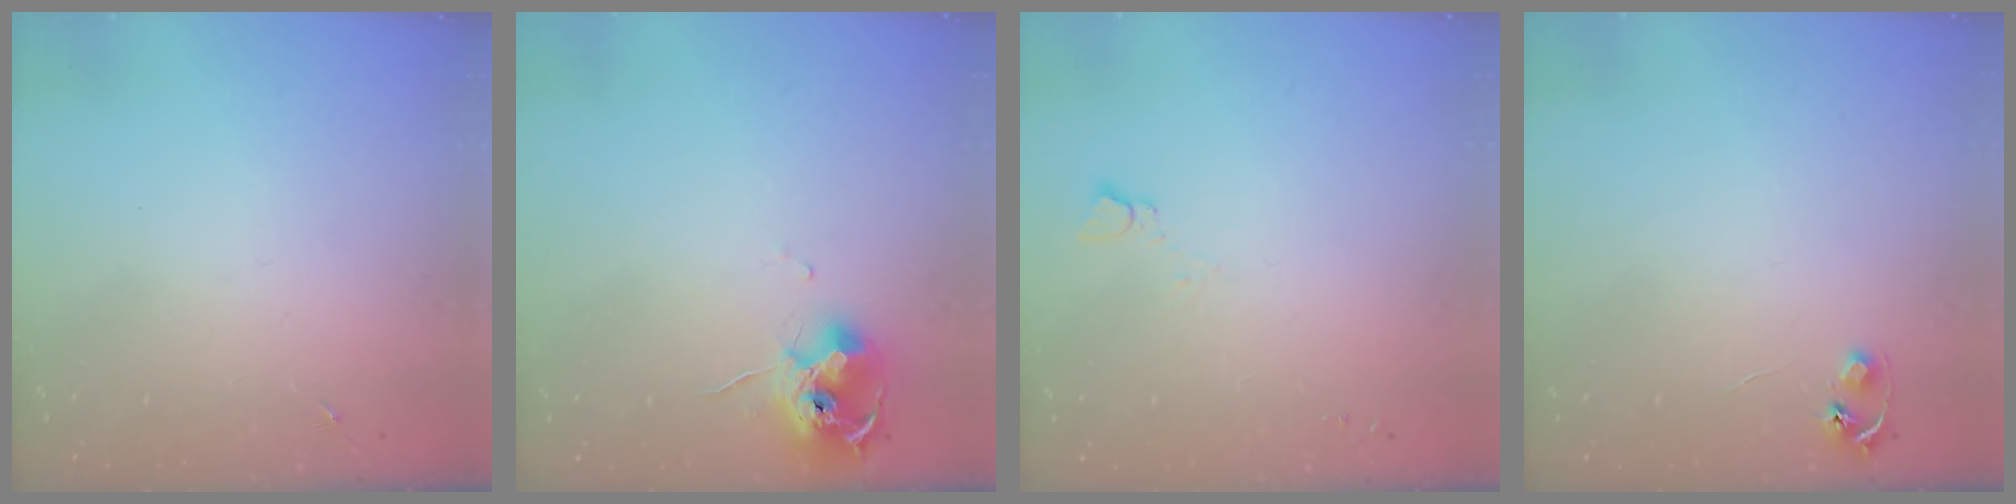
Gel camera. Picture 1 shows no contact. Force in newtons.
{"total": 11.7, "press": 11.7, "slide": 0.7}
{"total": 2.8, "press": 2.7, "slide": 0.3}
{"total": 4.8, "press": 4.7, "slide": 0.5}